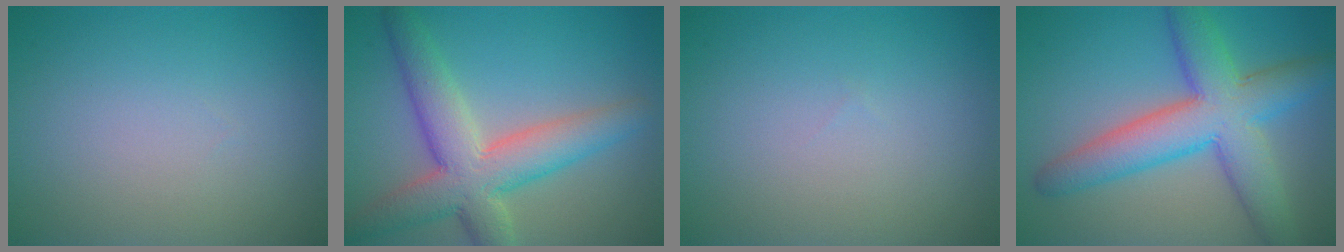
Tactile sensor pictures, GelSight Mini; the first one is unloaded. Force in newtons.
{"total": 7.4, "press": 7.4, "slide": 0.5}
{"total": 0.0}
{"total": 8.4, "press": 8.4, "slide": 0.2}